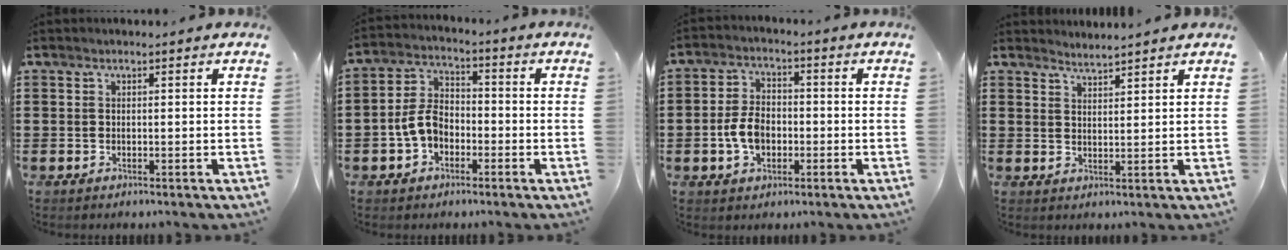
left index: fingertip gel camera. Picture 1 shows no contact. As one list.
[{"total": 5.8, "force": [-2.1, 4.0, 3.6], "torque": [-0.095, 0.007, -0.048]}, {"total": 5.9, "force": [-1.4, 3.8, 4.2], "torque": [-0.105, 0.002, -0.033]}, {"total": 2.3, "force": [2.3, -0.2, -0.3], "torque": [-0.003, -0.005, 0.044]}]